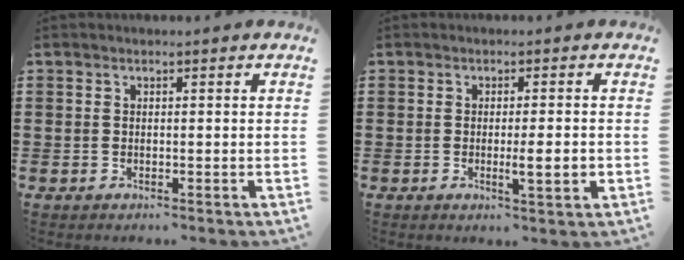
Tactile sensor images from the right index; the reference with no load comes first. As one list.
[{"total": 3.8, "force": [-0.6, 0.5, 3.7], "torque": [-0.063, -0.002, -0.011]}]